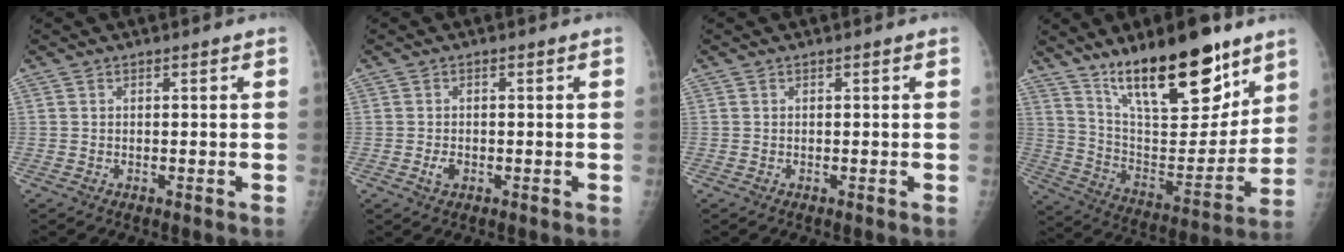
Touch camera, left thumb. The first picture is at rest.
{"total": 1.9, "force": [-0.6, 1.2, 1.3], "torque": [-0.022, 0.000, -0.010]}
{"total": 0.0}
{"total": 23.3, "force": [15.6, 7.9, 15.3], "torque": [-0.199, -0.081, 0.268]}